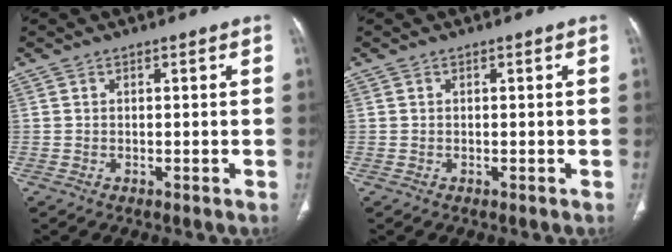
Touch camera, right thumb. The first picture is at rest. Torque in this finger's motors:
{"motor_torque": [0.10, 0.10, 0.00, -0.01, 0.00]}